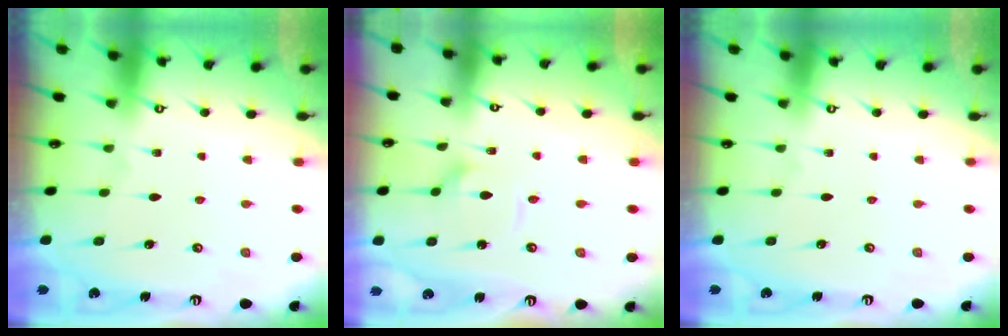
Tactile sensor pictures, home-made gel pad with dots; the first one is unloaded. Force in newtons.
{"total": 2.3, "press": 2.3, "slide": 0.3}
{"total": 0.0}